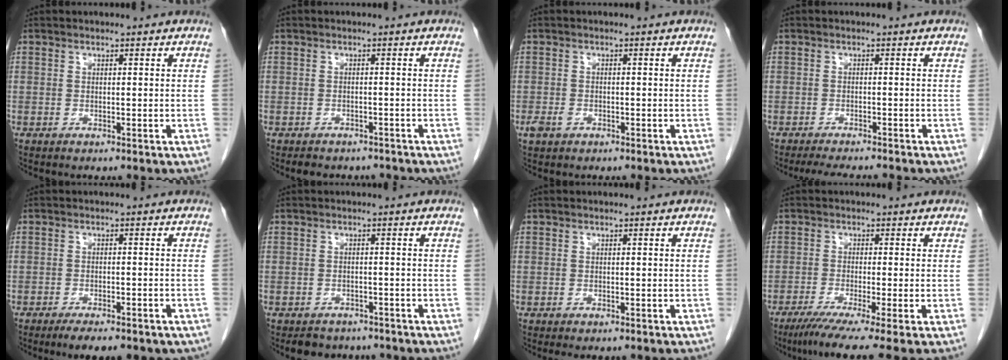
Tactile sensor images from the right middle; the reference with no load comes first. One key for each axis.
{"total": 5.3, "fx": -4.6, "fy": 2.3, "fz": 1.2, "tx": -0.011, "ty": 0.005, "tz": -0.054}
{"total": 1.9, "fx": -0.9, "fy": 1.2, "fz": 1.0, "tx": -0.021, "ty": 0.002, "tz": -0.012}
{"total": 5.6, "fx": -5.1, "fy": 0.4, "fz": 2.3, "tx": -0.029, "ty": -0.014, "tz": -0.077}
{"total": 7.1, "fx": -5.3, "fy": 2.1, "fz": 4.3, "tx": -0.049, "ty": -0.008, "tz": -0.065}
{"total": 4.6, "fx": -4.0, "fy": 2.3, "fz": 0.6, "tx": -0.005, "ty": 0.005, "tz": -0.052}
{"total": 0.7, "fx": -0.5, "fy": 0.4, "fz": 0.3, "tx": -0.005, "ty": 0.000, "tz": -0.004}
{"total": 8.6, "fx": -6.4, "fy": -1.4, "fz": 5.7, "tx": -0.079, "ty": -0.029, "tz": -0.099}